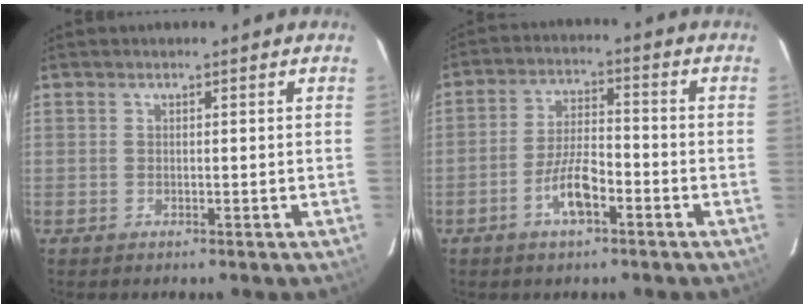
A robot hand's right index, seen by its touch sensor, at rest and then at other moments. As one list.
[{"total": 7.5, "force": [-3.4, 2.4, 6.2], "torque": [-0.125, 0.009, -0.062]}]